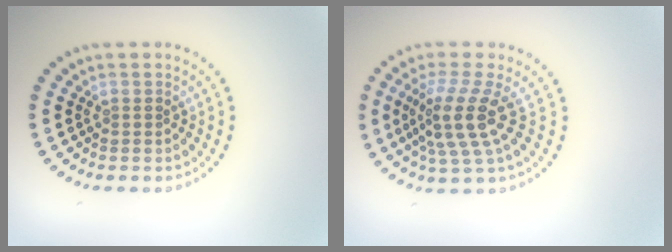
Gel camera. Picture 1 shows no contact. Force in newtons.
{"total": 4.3, "press": 3.2, "slide": 3.0}